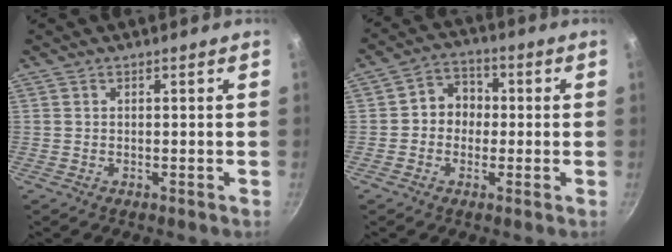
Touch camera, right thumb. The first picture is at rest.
{"total": 6.5, "force": [-0.2, 5.7, 3.1], "torque": [-0.011, 0.016, -0.016]}